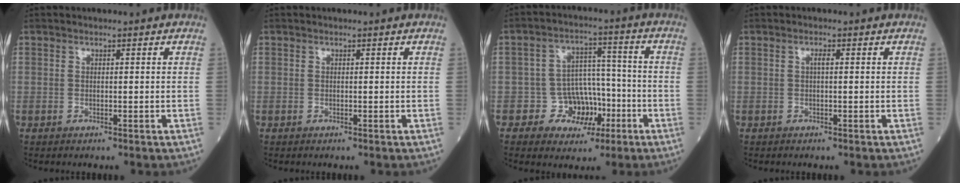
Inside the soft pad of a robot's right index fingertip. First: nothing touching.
{"total": 0.0}
{"total": 7.3, "force": [-3.0, 6.2, 2.4], "torque": [-0.022, 0.026, -0.041]}
{"total": 0.7, "force": [0.1, 0.1, 0.7], "torque": [-0.015, 0.003, 0.002]}